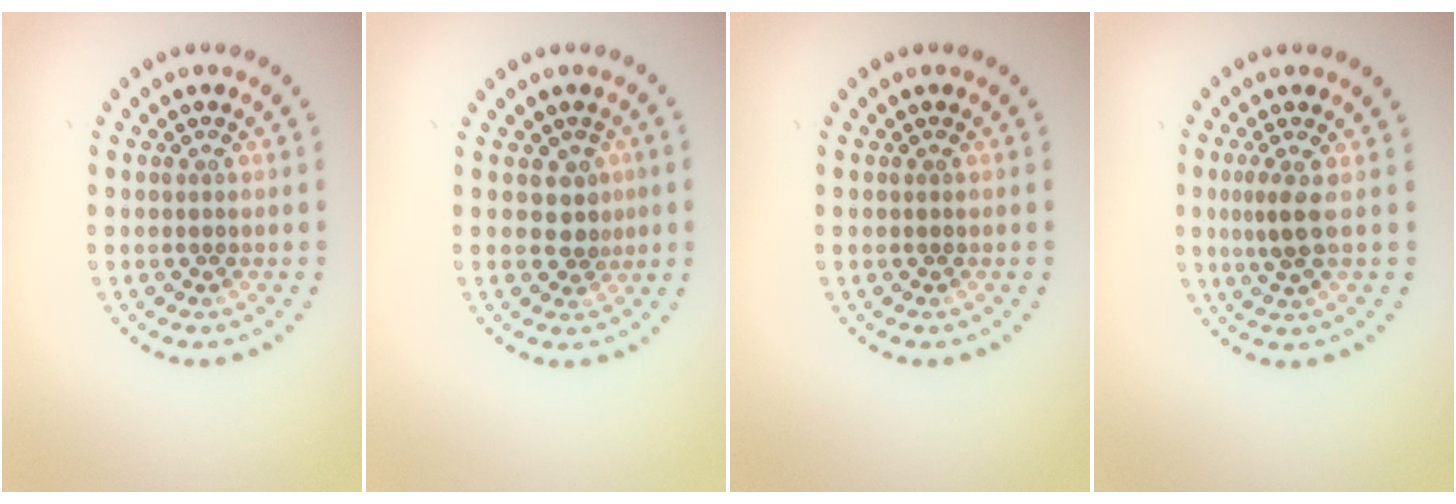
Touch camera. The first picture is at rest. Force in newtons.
{"total": 2.0, "press": 1.7, "slide": 1.1}
{"total": 0.0}
{"total": 2.3, "press": 1.6, "slide": 1.6}